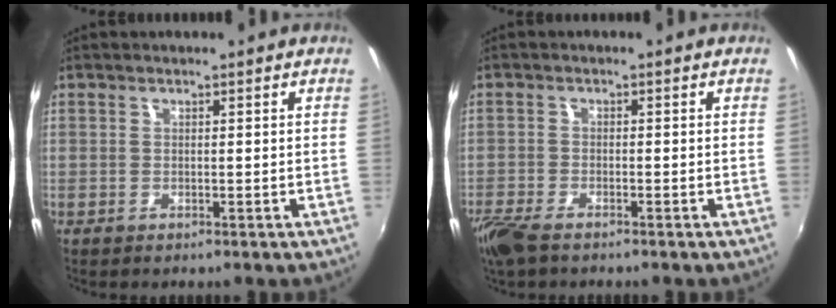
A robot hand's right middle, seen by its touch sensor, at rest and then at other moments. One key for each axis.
{"total": 6.0, "fx": -4.6, "fy": 1.8, "fz": 3.4, "tx": -0.095, "ty": -0.023, "tz": -0.091}